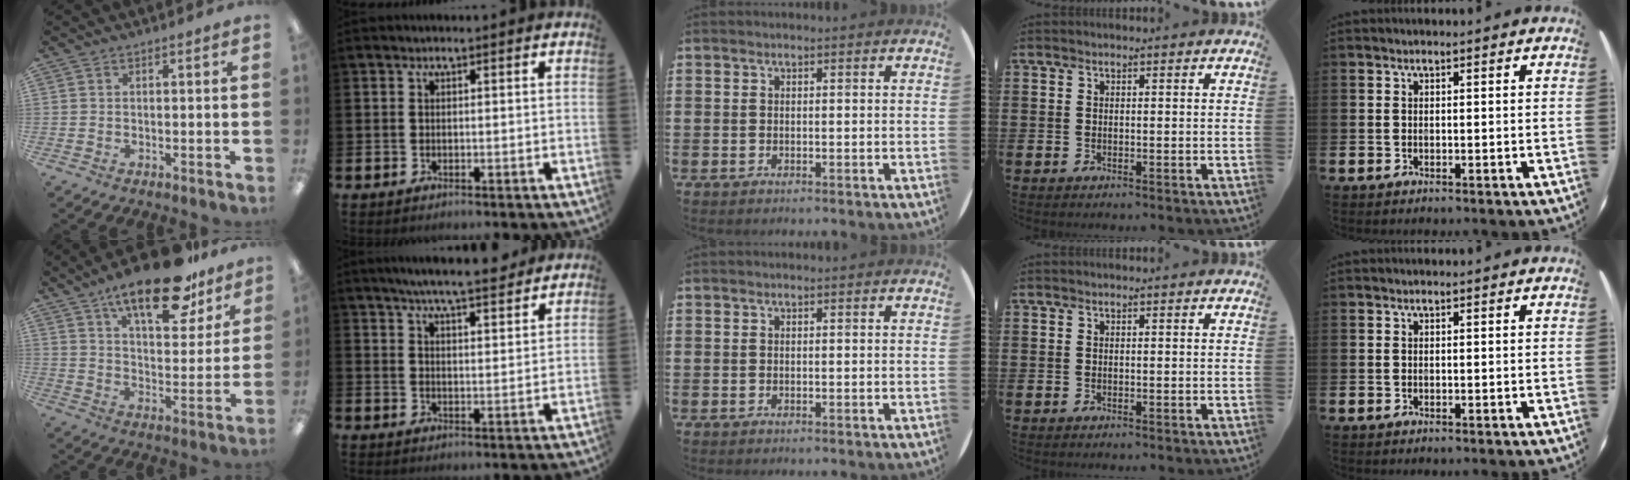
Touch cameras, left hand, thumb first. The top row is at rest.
{"thumb": {"total": 19.0, "force": [13.5, 6.7, 11.5], "torque": [-0.176, -0.075, 0.222]}, "index": {"total": 6.5, "force": [6.2, 0.2, 2.0], "torque": [-0.041, -0.032, 0.106]}}